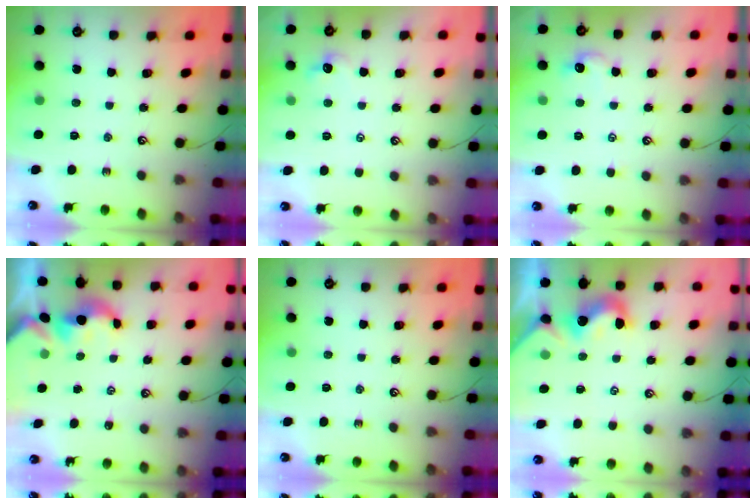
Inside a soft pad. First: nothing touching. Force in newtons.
{"total": 0.5, "press": 0.1, "slide": 0.5}
{"total": 0.8, "press": 0.6, "slide": 0.6}
{"total": 1.8, "press": 1.8, "slide": 0.1}
{"total": 0.0}
{"total": 0.0}